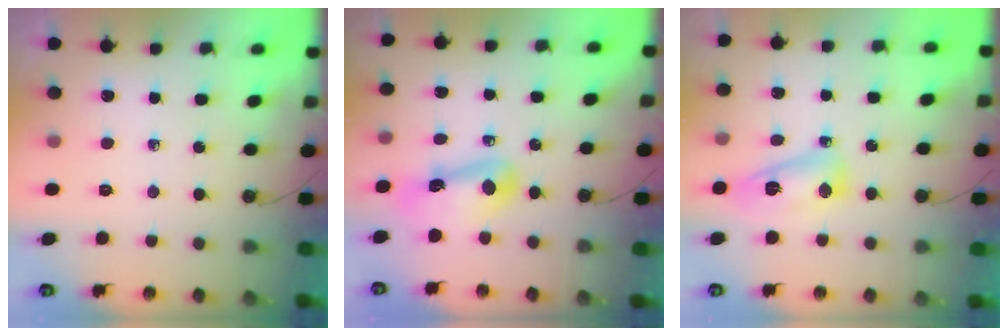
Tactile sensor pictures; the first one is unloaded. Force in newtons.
{"total": 11.0, "press": 10.9, "slide": 1.1}
{"total": 8.9, "press": 8.9, "slide": 0.4}